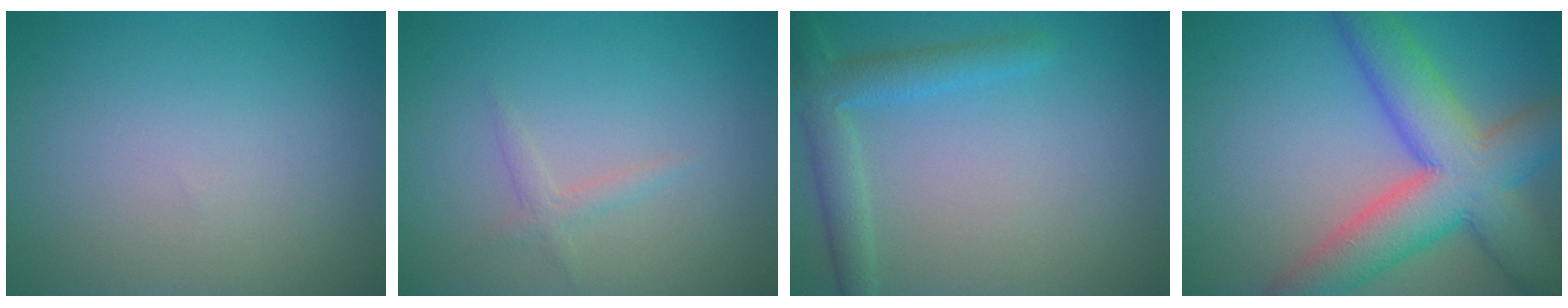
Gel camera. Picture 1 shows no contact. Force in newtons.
{"total": 1.2, "press": 1.2, "slide": 0.1}
{"total": 3.3, "press": 3.3, "slide": 0.2}
{"total": 10.2, "press": 10.2, "slide": 0.5}